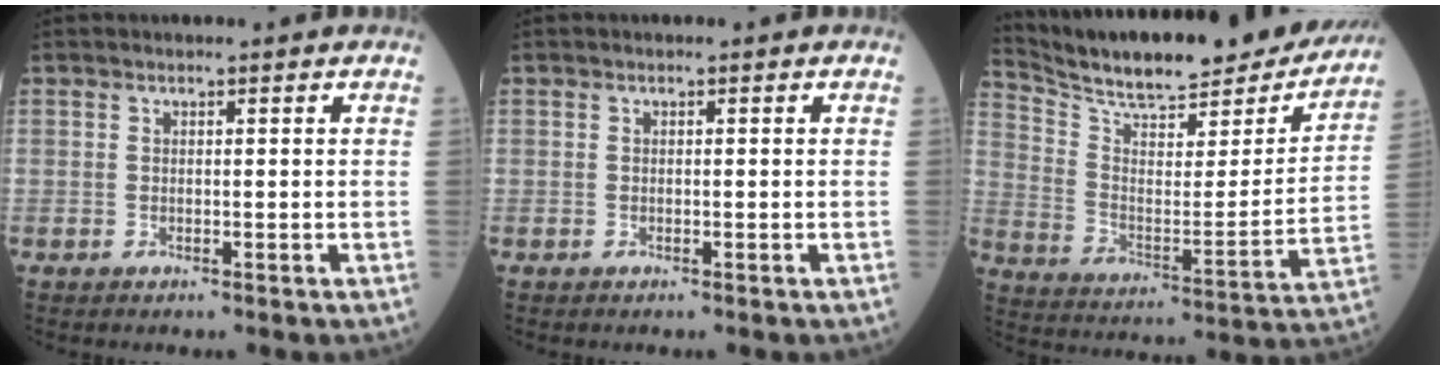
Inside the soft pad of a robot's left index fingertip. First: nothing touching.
{"total": 0.0}
{"total": 24.9, "force": [22.6, 4.5, 9.5], "torque": [-0.153, -0.044, 0.320]}